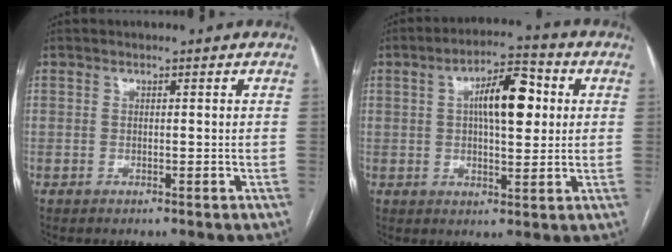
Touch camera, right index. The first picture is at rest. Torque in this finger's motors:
{"motor_torque": [1.15, -0.01, 0.28, 0.15]}